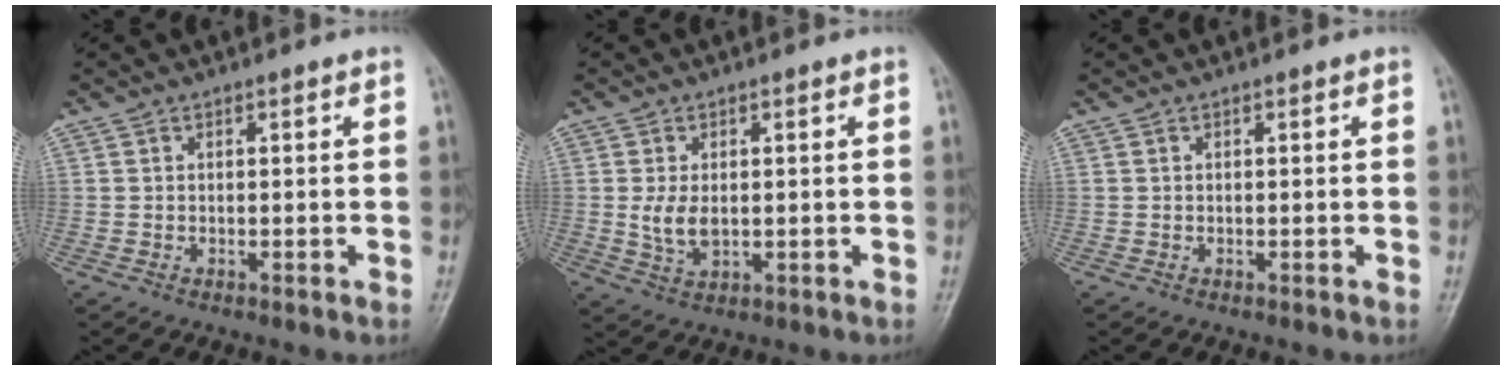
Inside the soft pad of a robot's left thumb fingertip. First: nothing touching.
{"total": 4.7, "force": [0.2, 2.9, 3.8], "torque": [-0.073, -0.008, 0.009]}
{"total": 0.0}